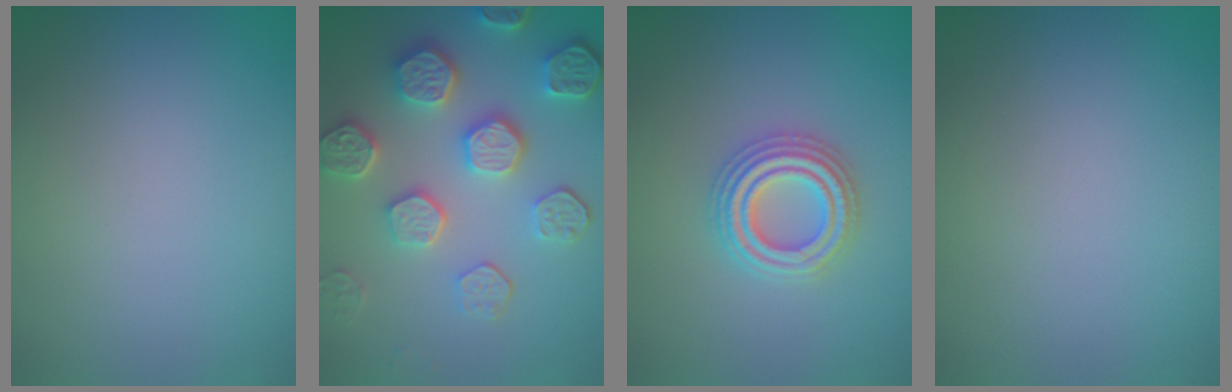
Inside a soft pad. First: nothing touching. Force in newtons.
{"total": 6.9, "press": 5.6, "slide": 4.1}
{"total": 4.4, "press": 4.3, "slide": 0.8}
{"total": 0.0}